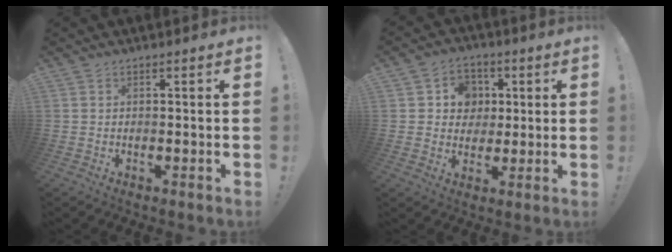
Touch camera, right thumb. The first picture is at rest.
{"total": 8.7, "force": [1.4, 8.3, 2.4], "torque": [-0.028, -0.006, 0.032]}